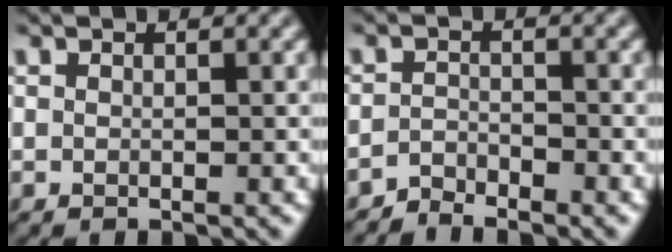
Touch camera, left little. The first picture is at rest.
{"total": 1.9, "force": [-1.9, 0.4, 0.0], "torque": [-0.001, 0.009, -0.040]}